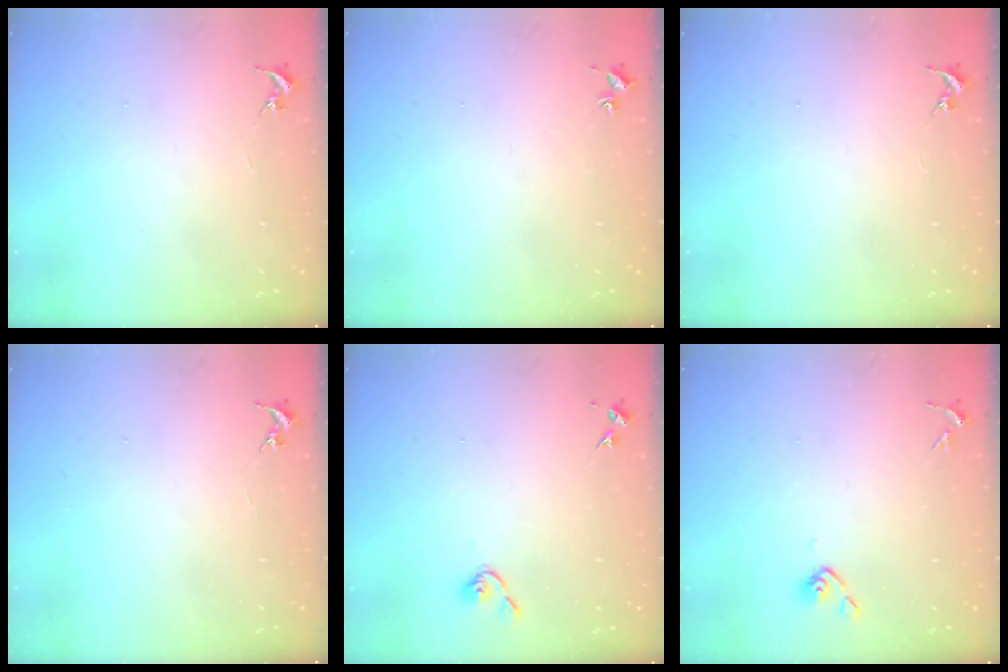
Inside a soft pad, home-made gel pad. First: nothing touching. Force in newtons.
{"total": 1.7, "press": 1.7, "slide": 0.2}
{"total": 0.0}
{"total": 0.0}
{"total": 3.7, "press": 3.7, "slide": 0.7}
{"total": 3.9, "press": 3.8, "slide": 0.8}